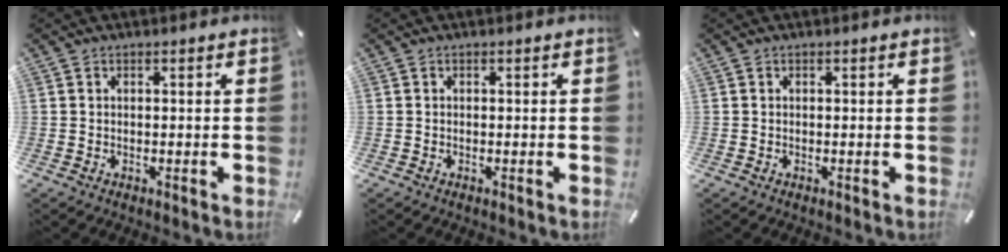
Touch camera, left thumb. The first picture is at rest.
{"total": 0.0}
{"total": 0.0}